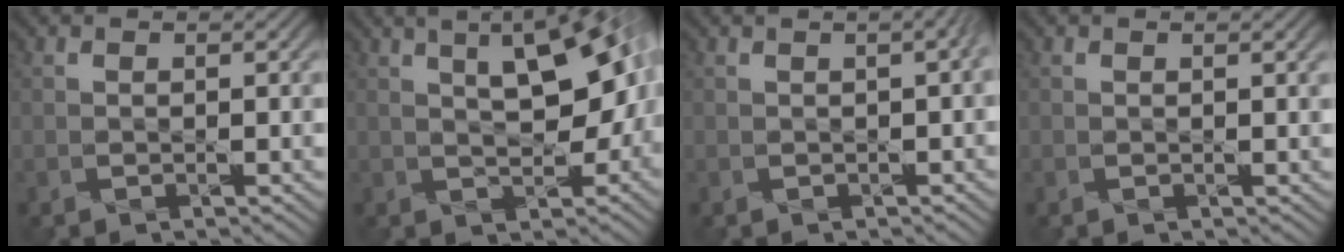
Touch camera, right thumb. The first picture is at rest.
{"total": 10.0, "force": [2.6, 4.6, 8.5], "torque": [-0.127, 0.011, 0.048]}
{"total": 3.6, "force": [-0.8, 1.6, 3.2], "torque": [-0.034, -0.011, 0.002]}
{"total": 0.9, "force": [0.3, 0.3, 0.8], "torque": [-0.015, -0.008, 0.006]}